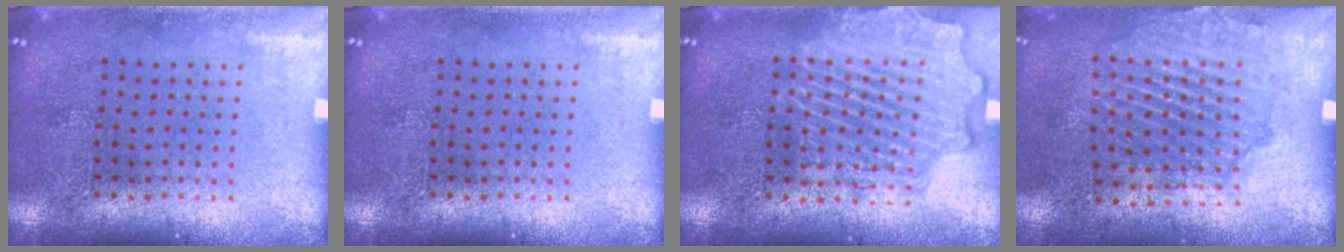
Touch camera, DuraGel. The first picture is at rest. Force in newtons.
{"total": 0.0}
{"total": 4.3, "press": 4.3, "slide": 0.5}
{"total": 1.6, "press": 1.4, "slide": 0.7}